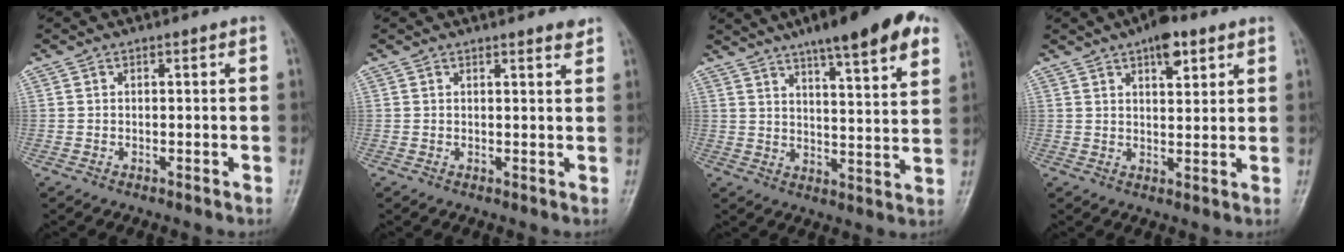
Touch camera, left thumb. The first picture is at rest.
{"total": 2.2, "force": [1.9, 0.4, 0.8], "torque": [-0.007, -0.012, 0.022]}
{"total": 17.5, "force": [11.2, 3.5, 12.9], "torque": [-0.163, -0.032, 0.155]}
{"total": 6.8, "force": [3.9, 2.9, 4.7], "torque": [-0.050, -0.016, 0.054]}